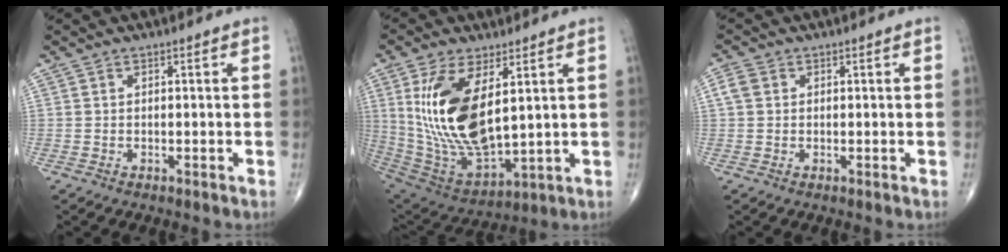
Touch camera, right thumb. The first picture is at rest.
{"total": 19.3, "force": [4.9, 9.0, 16.4], "torque": [-0.317, -0.029, 0.111]}
{"total": 2.5, "force": [0.6, 2.0, 1.4], "torque": [-0.032, 0.008, 0.011]}